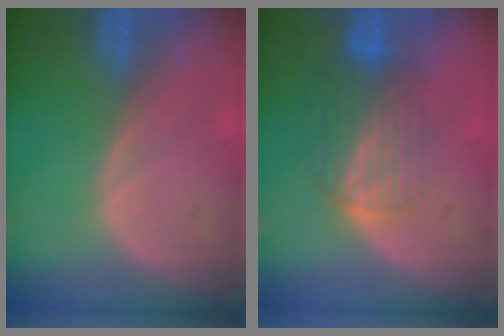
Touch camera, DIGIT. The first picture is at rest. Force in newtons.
{"total": 6.8, "press": 6.1, "slide": 3.2}